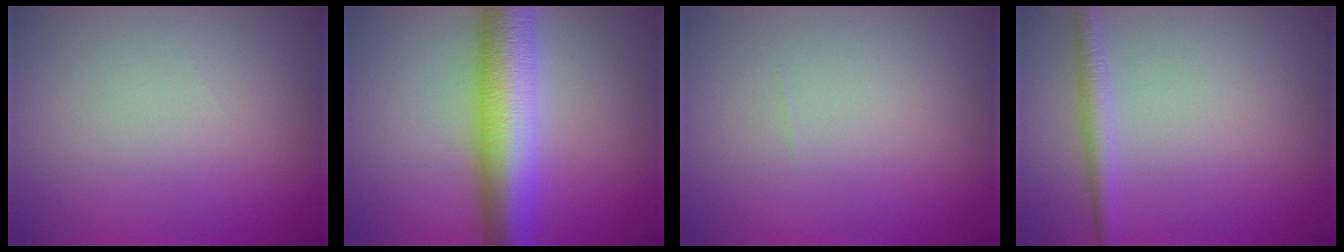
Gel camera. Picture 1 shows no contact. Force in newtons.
{"total": 8.9, "press": 8.9, "slide": 0.1}
{"total": 0.0}
{"total": 1.9, "press": 1.9, "slide": 0.0}